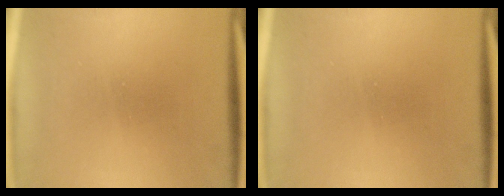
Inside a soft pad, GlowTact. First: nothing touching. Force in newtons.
{"total": 0.0}